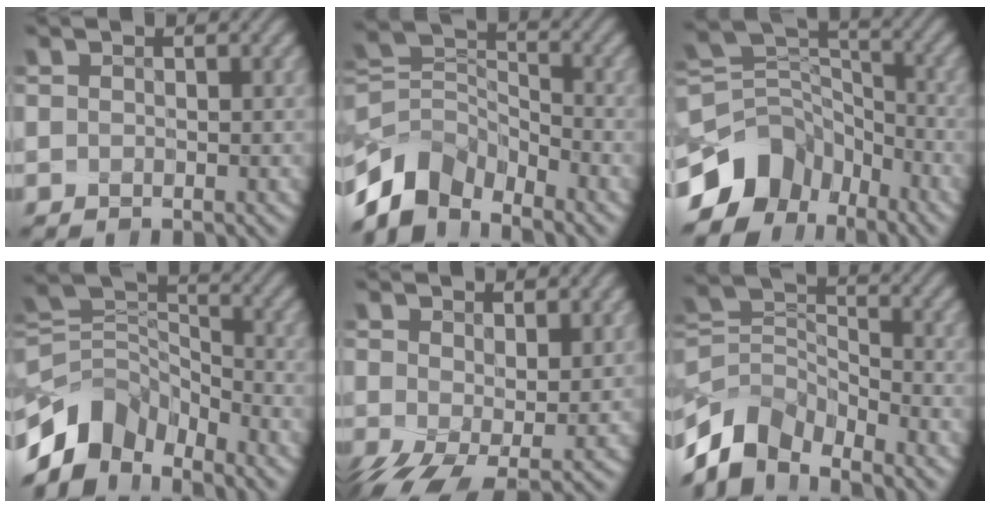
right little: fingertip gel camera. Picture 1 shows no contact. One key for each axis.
{"total": 6.9, "fx": -5.2, "fy": 3.7, "fz": 2.6, "tx": -0.040, "ty": 0.000, "tz": -0.106}
{"total": 8.3, "fx": -4.7, "fy": 5.8, "fz": 3.5, "tx": -0.058, "ty": 0.017, "tz": -0.094}
{"total": 7.0, "fx": -4.6, "fy": 4.4, "fz": 3.0, "tx": -0.043, "ty": 0.008, "tz": -0.094}
{"total": 9.4, "fx": -1.6, "fy": 5.7, "fz": 7.4, "tx": -0.142, "ty": -0.028, "tz": -0.003}
{"total": 7.3, "fx": -5.3, "fy": 3.9, "fz": 3.1, "tx": -0.053, "ty": -0.002, "tz": -0.110}